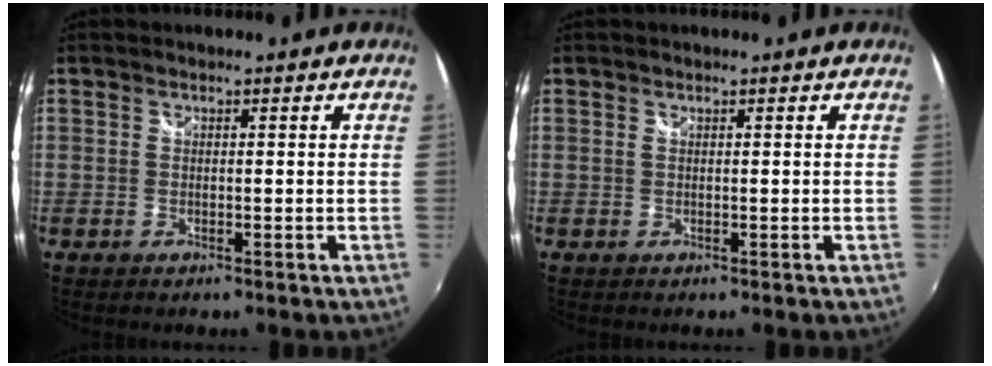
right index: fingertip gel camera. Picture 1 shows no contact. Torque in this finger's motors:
{"motor_torque": [0.05, 0.03, 0.00, 0.01]}